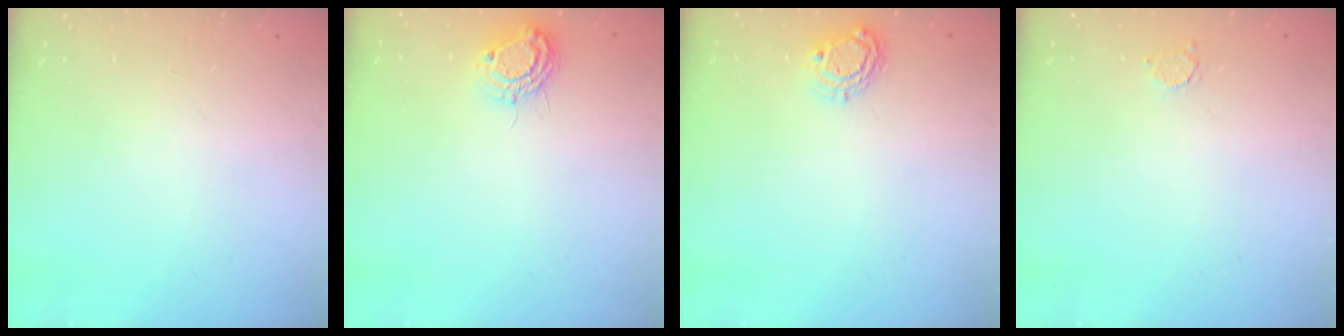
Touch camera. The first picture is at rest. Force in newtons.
{"total": 9.3, "press": 9.3, "slide": 0.7}
{"total": 6.3, "press": 6.3, "slide": 0.4}
{"total": 2.2, "press": 2.2, "slide": 0.2}